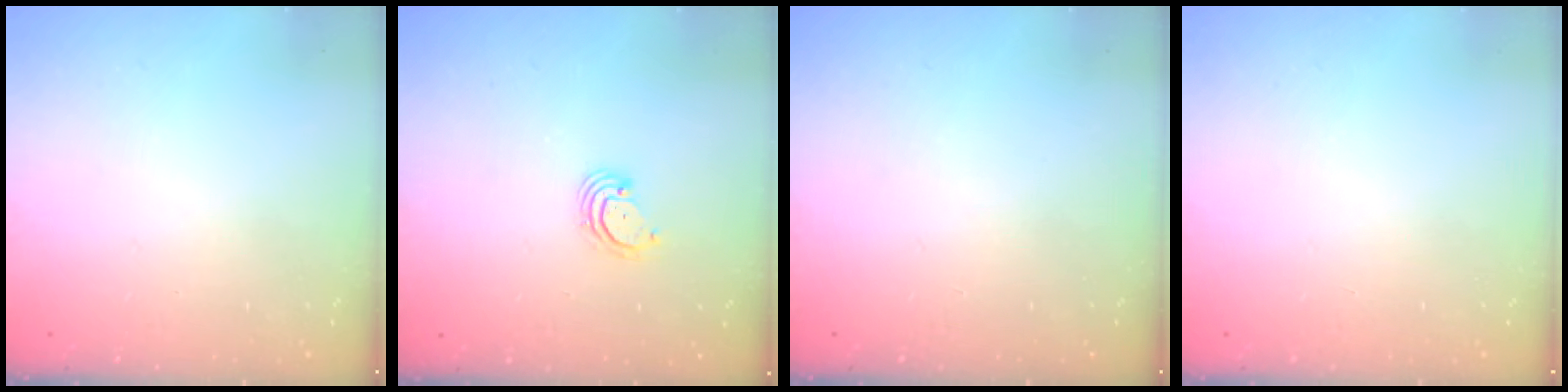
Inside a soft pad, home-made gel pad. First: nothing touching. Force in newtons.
{"total": 3.0, "press": 3.0, "slide": 0.3}
{"total": 0.0}
{"total": 0.0}